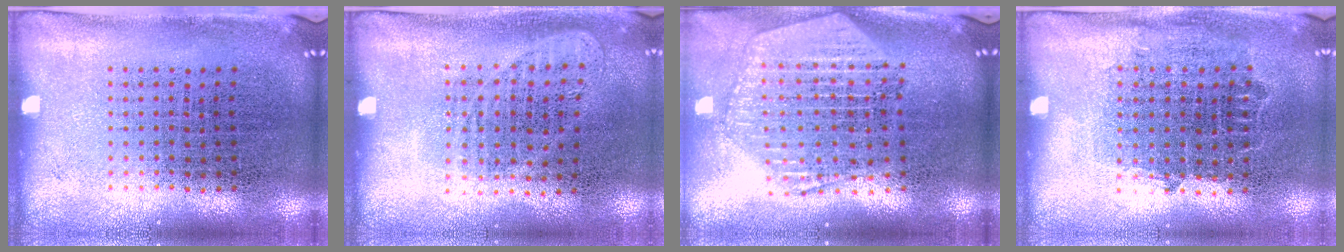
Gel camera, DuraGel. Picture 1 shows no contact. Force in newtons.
{"total": 1.0, "press": 0.9, "slide": 0.3}
{"total": 2.6, "press": 2.2, "slide": 1.3}
{"total": 0.8, "press": 0.7, "slide": 0.4}